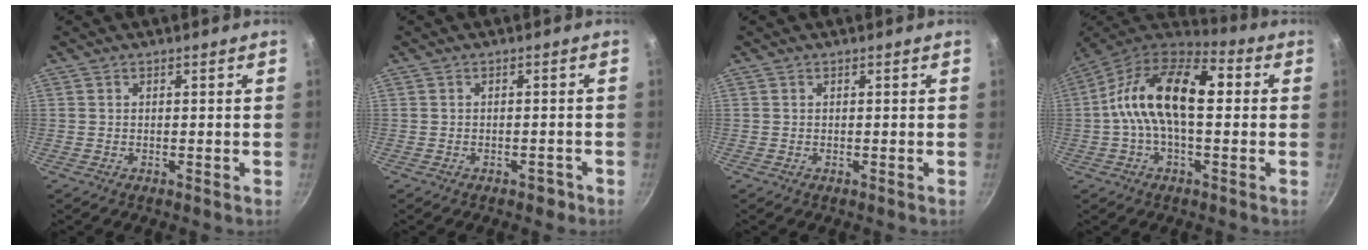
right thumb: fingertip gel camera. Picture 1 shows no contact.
{"total": 1.6, "force": [-1.1, 0.9, 0.7], "torque": [-0.005, 0.008, -0.014]}
{"total": 0.0}
{"total": 18.4, "force": [1.7, 9.2, 15.9], "torque": [-0.276, 0.047, 0.018]}